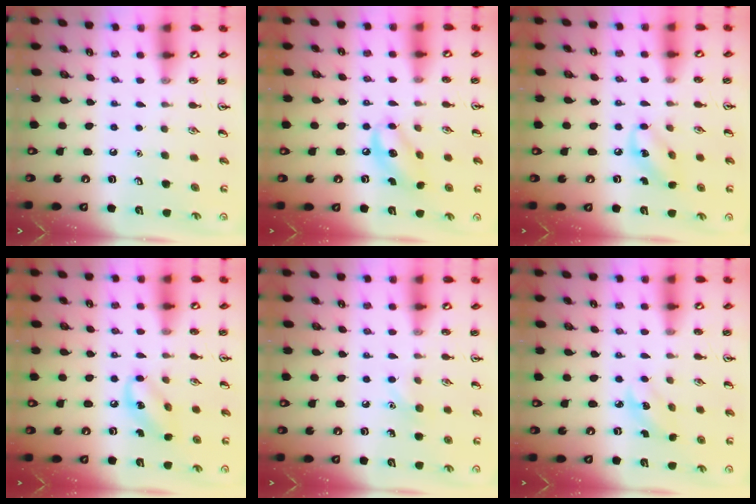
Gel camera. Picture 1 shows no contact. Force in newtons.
{"total": 8.1, "press": 8.0, "slide": 1.6}
{"total": 6.0, "press": 6.0, "slide": 0.6}
{"total": 6.8, "press": 6.8, "slide": 0.7}
{"total": 5.9, "press": 5.7, "slide": 1.8}
{"total": 2.9, "press": 2.8, "slide": 0.9}